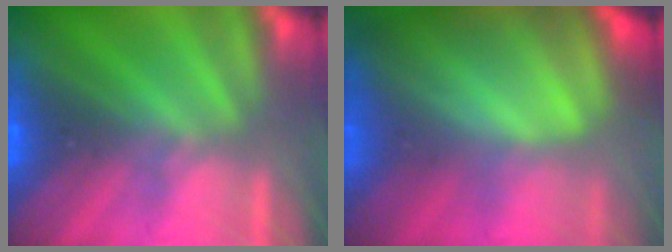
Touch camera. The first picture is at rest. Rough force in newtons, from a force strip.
{"total": 8.2}